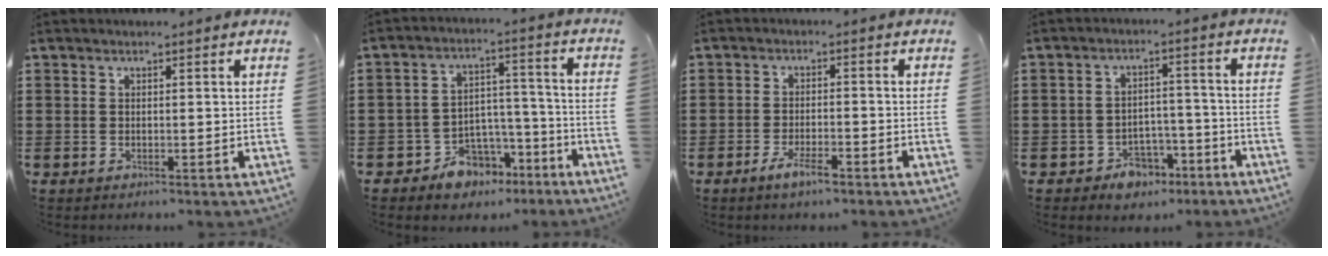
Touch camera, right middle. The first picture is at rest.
{"total": 6.9, "force": [-5.6, 3.9, 0.7], "torque": [-0.015, 0.030, -0.107]}
{"total": 3.8, "force": [-2.6, 1.1, 2.5], "torque": [-0.047, 0.004, -0.049]}
{"total": 5.0, "force": [-4.0, 2.7, 1.2], "torque": [-0.025, 0.017, -0.078]}